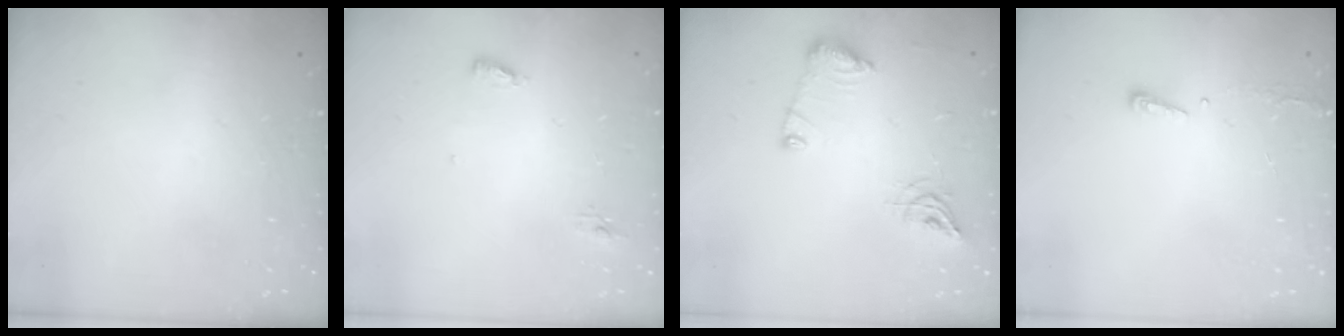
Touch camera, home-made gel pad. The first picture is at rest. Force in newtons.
{"total": 4.7, "press": 4.5, "slide": 1.1}
{"total": 10.7, "press": 10.6, "slide": 1.1}
{"total": 3.2, "press": 3.2, "slide": 0.6}